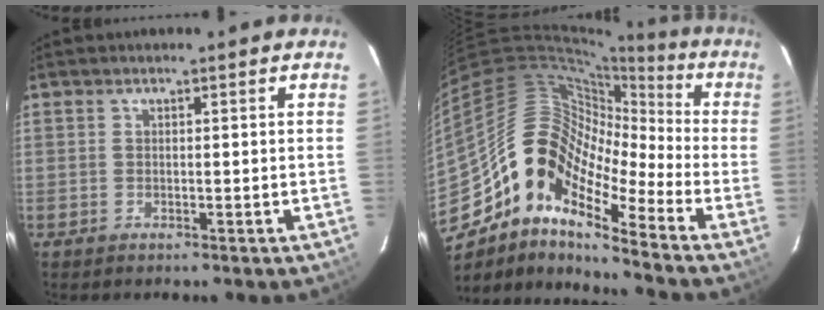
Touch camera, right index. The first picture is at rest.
{"total": 16.5, "force": [-9.5, 7.0, 11.5], "torque": [-0.187, 0.001, -0.199]}